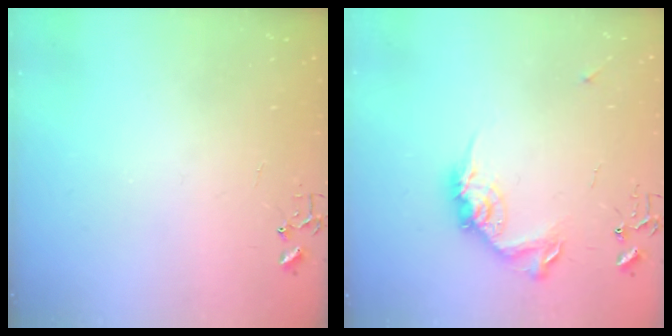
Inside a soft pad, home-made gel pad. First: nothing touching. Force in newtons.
{"total": 13.3, "press": 13.3, "slide": 0.1}